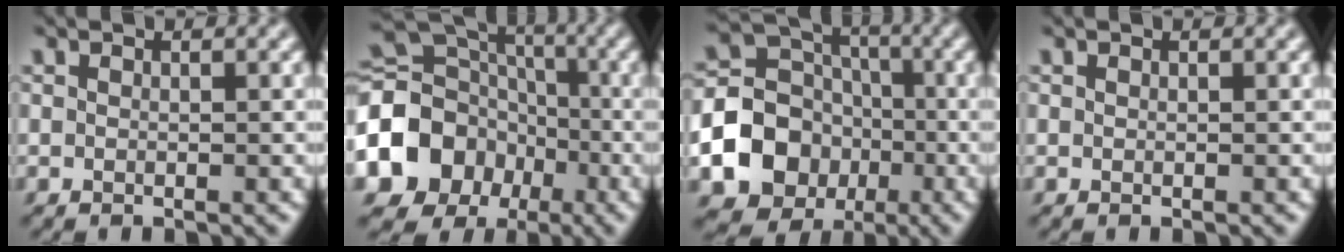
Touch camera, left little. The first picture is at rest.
{"total": 12.0, "force": [-4.1, 9.9, 5.4], "torque": [-0.128, -0.009, -0.089]}
{"total": 12.5, "force": [-4.1, 10.9, 4.4], "torque": [-0.090, -0.025, -0.096]}
{"total": 0.0}